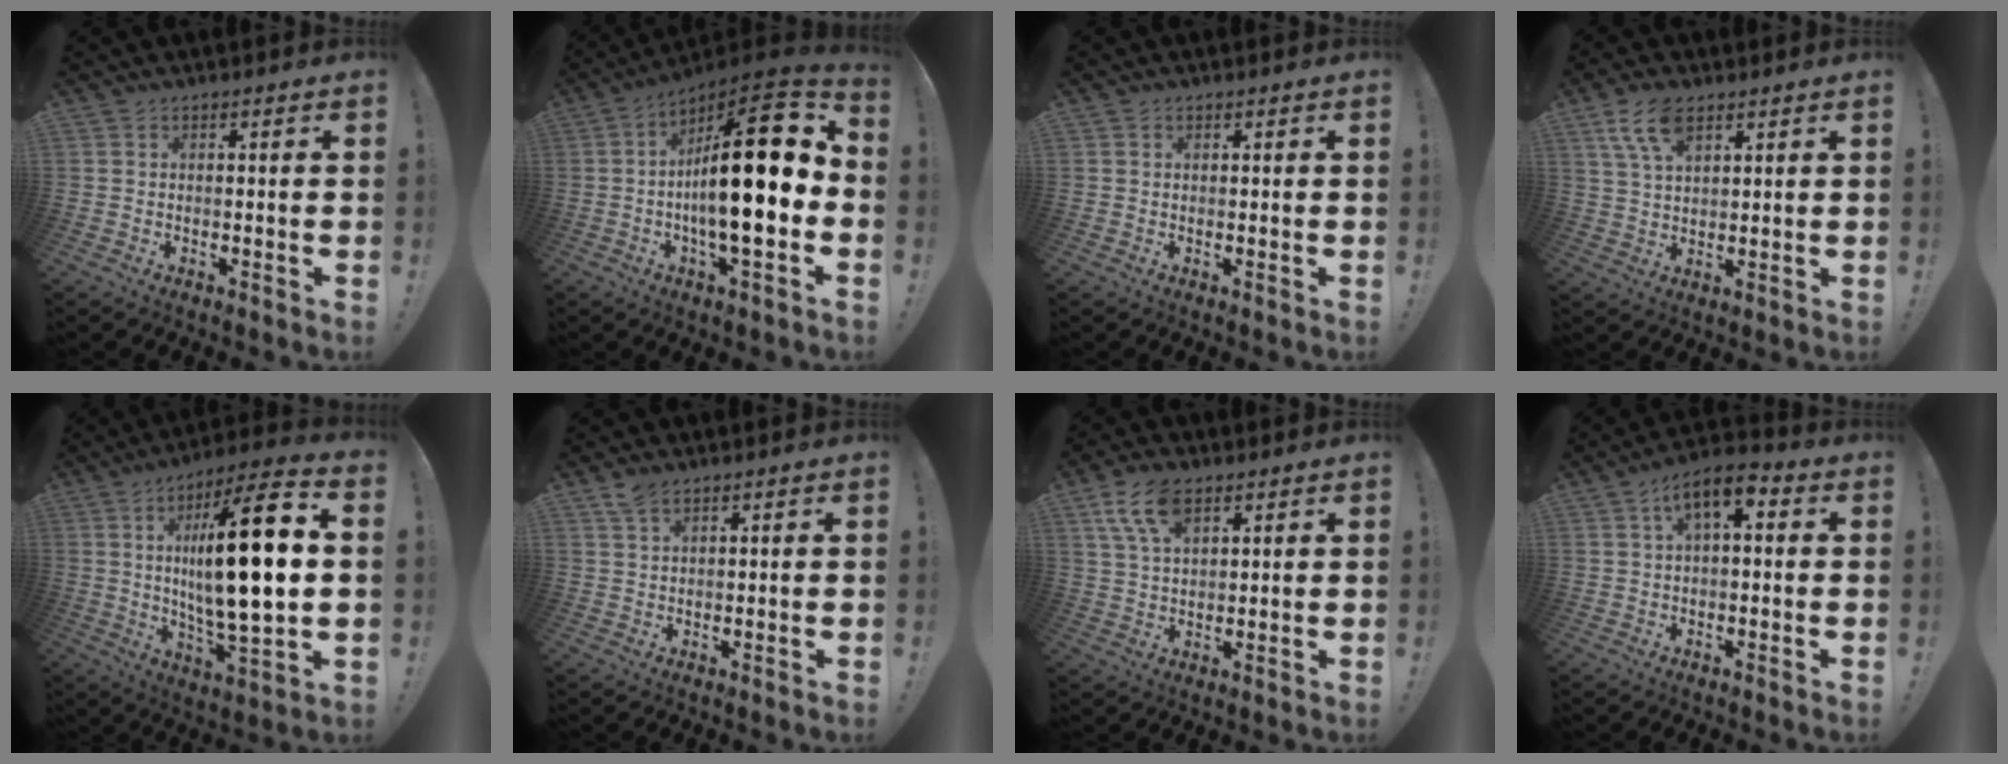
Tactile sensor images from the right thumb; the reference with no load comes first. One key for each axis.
{"total": 23.1, "fx": -0.3, "fy": 5.8, "fz": 22.4, "tx": -0.364, "ty": 0.001, "tz": -0.015}
{"total": 0.6, "fx": 0.4, "fy": 0.4, "fz": 0.0, "tx": 0.006, "ty": -0.003, "tz": 0.008}
{"total": 8.7, "fx": 4.9, "fy": 4.1, "fz": 5.8, "tx": -0.107, "ty": -0.010, "tz": 0.094}
{"total": 24.7, "fx": 3.1, "fy": 6.9, "fz": 23.5, "tx": -0.399, "ty": -0.012, "tz": 0.035}
{"total": 3.8, "fx": 2.8, "fy": 1.4, "fz": 2.1, "tx": -0.041, "ty": -0.011, "tz": 0.052}
{"total": 9.9, "fx": 5.3, "fy": 5.1, "fz": 6.7, "tx": -0.130, "ty": -0.010, "tz": 0.099}
{"total": 7.4, "fx": 2.4, "fy": 3.4, "fz": 6.0, "tx": -0.096, "ty": -0.004, "tz": 0.042}